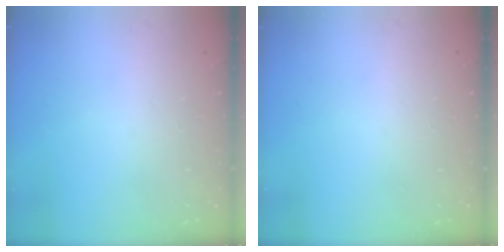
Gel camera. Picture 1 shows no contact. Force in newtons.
{"total": 0.0}